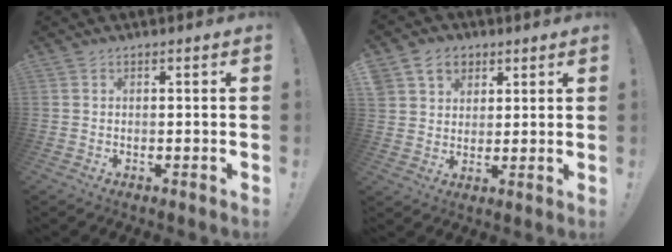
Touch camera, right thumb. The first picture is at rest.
{"total": 8.4, "force": [4.1, 6.9, 2.4], "torque": [-0.032, -0.016, 0.084]}